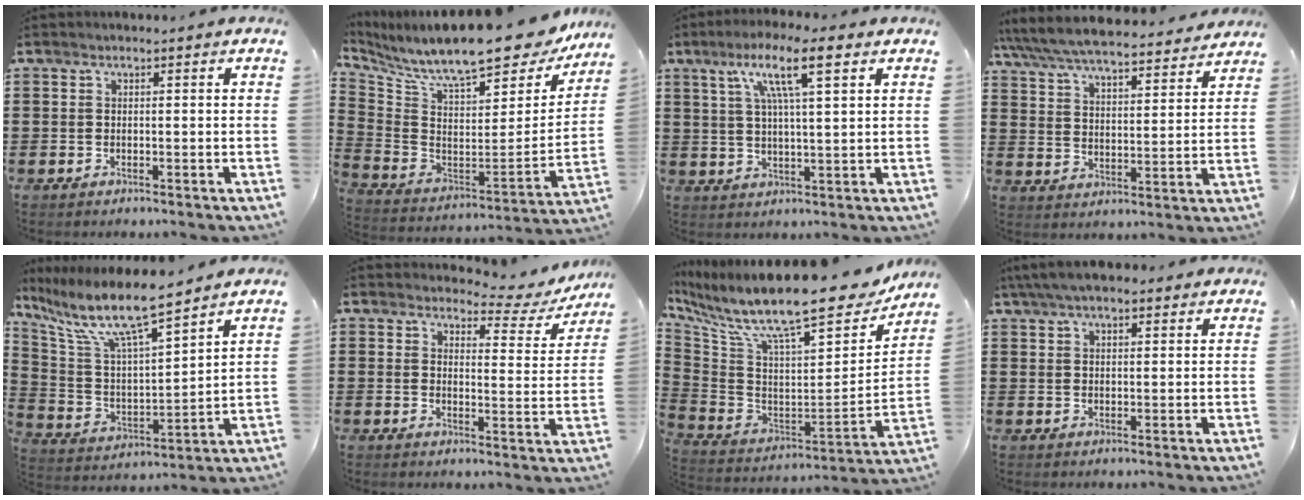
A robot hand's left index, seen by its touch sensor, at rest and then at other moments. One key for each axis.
{"total": 13.0, "fx": 10.9, "fy": 2.0, "fz": 6.7, "tx": -0.141, "ty": -0.083, "tz": 0.180}
{"total": 9.7, "fx": 5.0, "fy": 1.4, "fz": 8.1, "tx": -0.162, "ty": 0.005, "tz": 0.083}
{"total": 6.7, "fx": 6.4, "fy": 0.5, "fz": 1.9, "tx": -0.065, "ty": -0.041, "tz": 0.109}
{"total": 10.7, "fx": 8.4, "fy": 1.2, "fz": 6.6, "tx": -0.160, "ty": -0.053, "tz": 0.139}
{"total": 4.0, "fx": 3.5, "fy": 1.0, "fz": 1.6, "tx": -0.035, "ty": -0.025, "tz": 0.054}
{"total": 14.2, "fx": 10.5, "fy": 2.6, "fz": 9.2, "tx": -0.190, "ty": -0.075, "tz": 0.171}
{"total": 4.9, "fx": 3.8, "fy": 1.4, "fz": 2.7, "tx": -0.062, "ty": 0.003, "tz": 0.069}